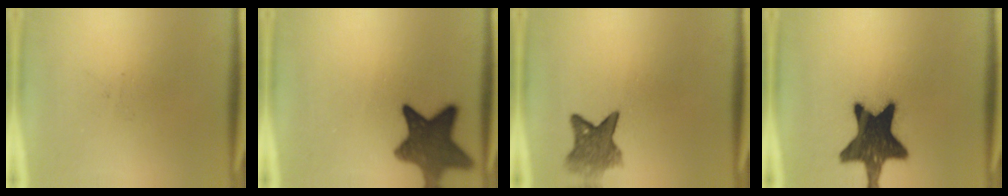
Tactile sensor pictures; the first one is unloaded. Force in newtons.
{"total": 11.5}
{"total": 5.7}
{"total": 17.6}